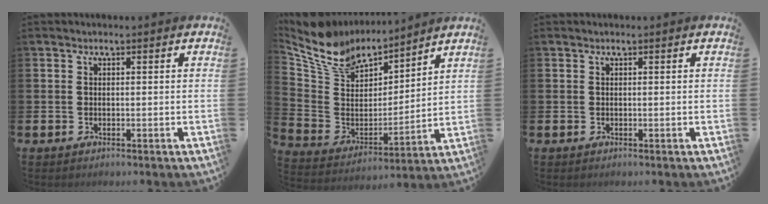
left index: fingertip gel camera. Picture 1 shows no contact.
{"total": 10.5, "force": [9.4, 4.0, 2.1], "torque": [-0.099, -0.063, 0.172]}
{"total": 0.0}